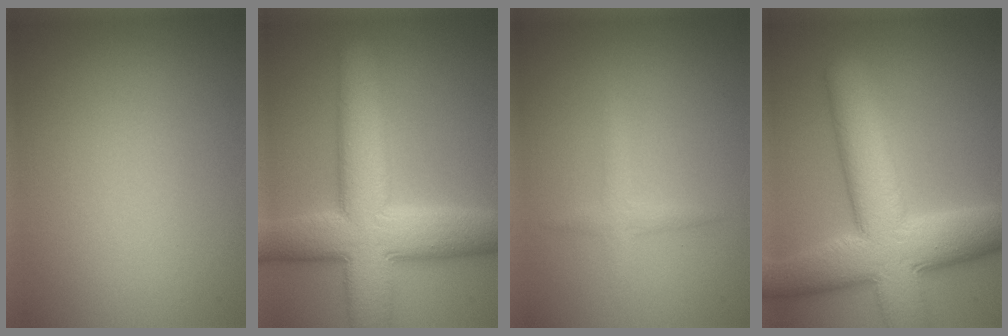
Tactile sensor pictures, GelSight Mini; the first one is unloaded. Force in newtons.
{"total": 10.8, "press": 10.8, "slide": 0.6}
{"total": 1.5, "press": 1.5, "slide": 0.1}
{"total": 11.2, "press": 11.2, "slide": 0.4}